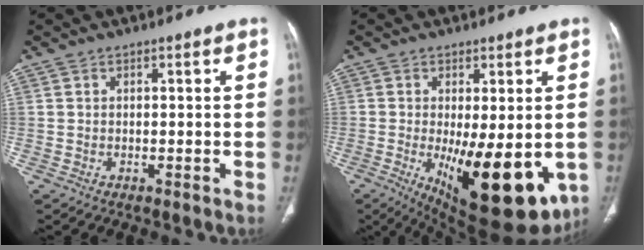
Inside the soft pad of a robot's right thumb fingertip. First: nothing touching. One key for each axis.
{"total": 18.0, "fx": -4.2, "fy": 6.8, "fz": 16.2, "tx": -0.205, "ty": -0.030, "tz": -0.037}